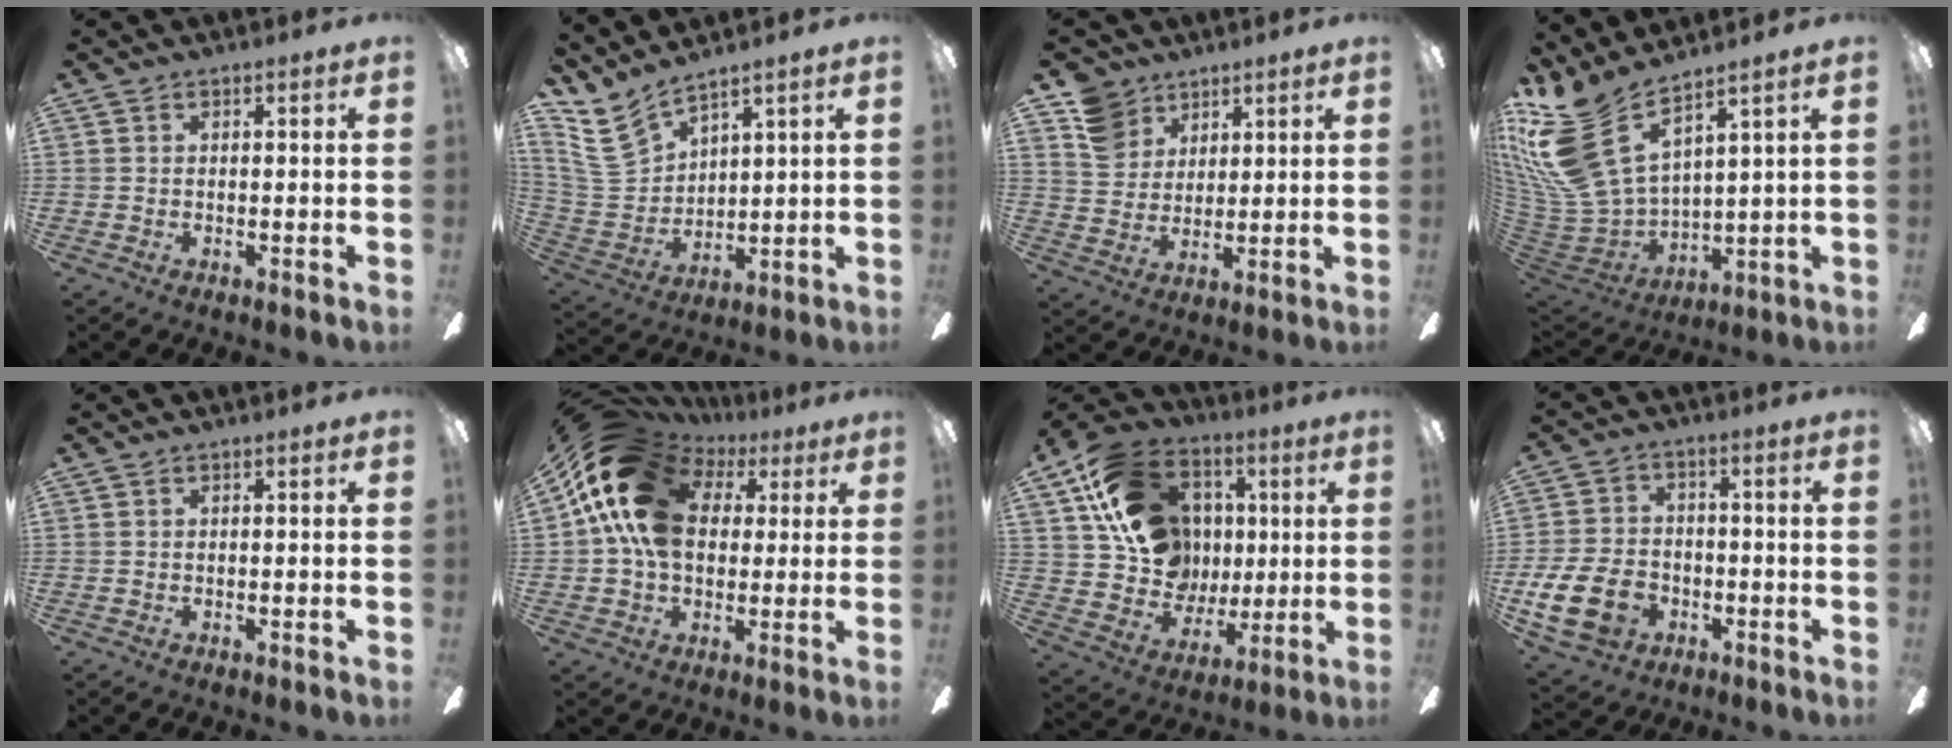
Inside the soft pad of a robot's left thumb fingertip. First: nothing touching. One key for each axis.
{"total": 11.9, "fx": 8.8, "fy": 6.4, "fz": 4.8, "tx": -0.127, "ty": -0.042, "tz": 0.176}
{"total": 10.5, "fx": 6.9, "fy": 7.6, "fz": 2.2, "tx": -0.049, "ty": -0.030, "tz": 0.138}
{"total": 17.4, "fx": 10.4, "fy": 7.7, "fz": 11.6, "tx": -0.278, "ty": -0.080, "tz": 0.190}
{"total": 0.0}
{"total": 21.0, "fx": 5.8, "fy": 15.5, "fz": 12.9, "tx": -0.250, "ty": -0.001, "tz": 0.107}
{"total": 20.1, "fx": 5.7, "fy": 16.2, "fz": 10.4, "tx": -0.192, "ty": -0.005, "tz": 0.124}
{"total": 13.6, "fx": -4.8, "fy": 9.9, "fz": 7.9, "tx": -0.175, "ty": 0.034, "tz": -0.089}